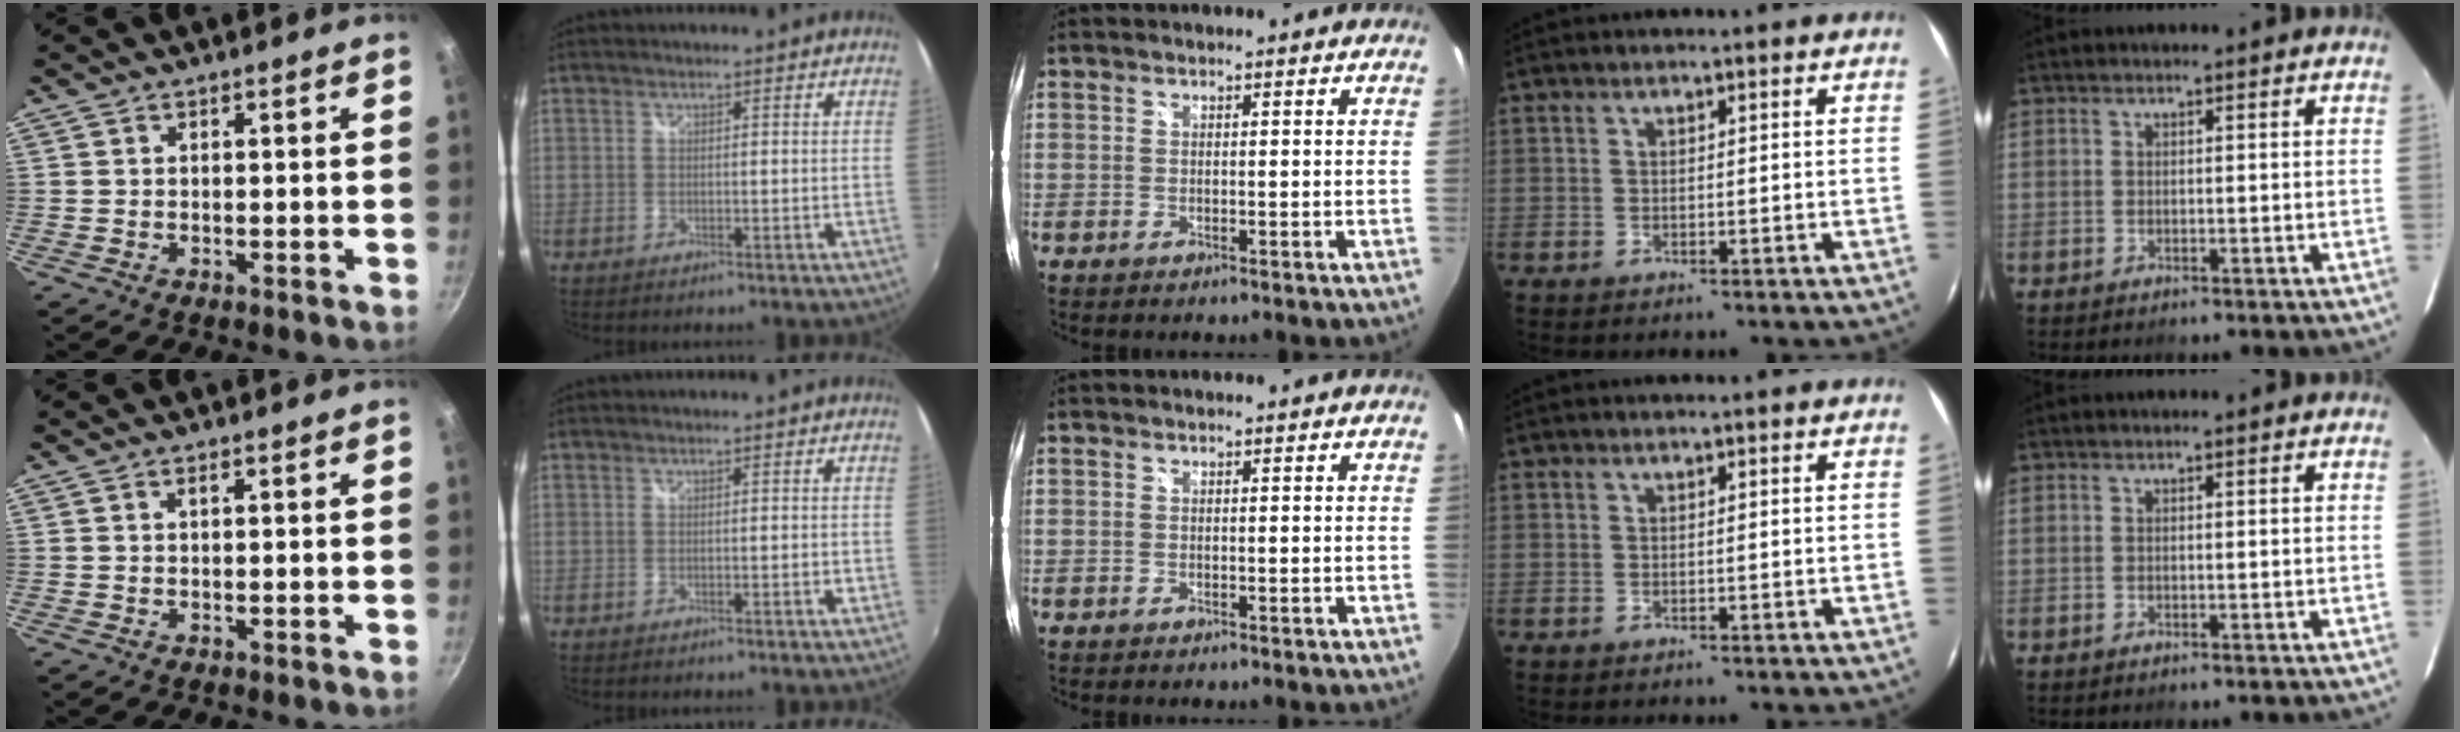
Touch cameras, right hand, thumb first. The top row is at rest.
{"thumb": {"total": 0.6, "force": [0.2, 0.1, 0.5], "torque": [-0.009, 0.003, 0.005]}, "index": {"total": 0.7, "force": [-0.2, 0.3, 0.6], "torque": [-0.007, 0.004, -0.001]}}